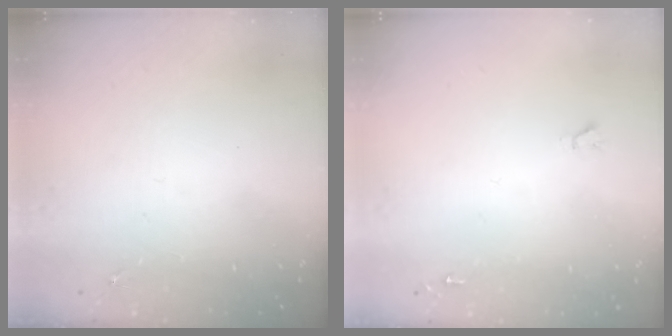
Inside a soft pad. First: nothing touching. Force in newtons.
{"total": 1.6, "press": 1.6, "slide": 0.1}